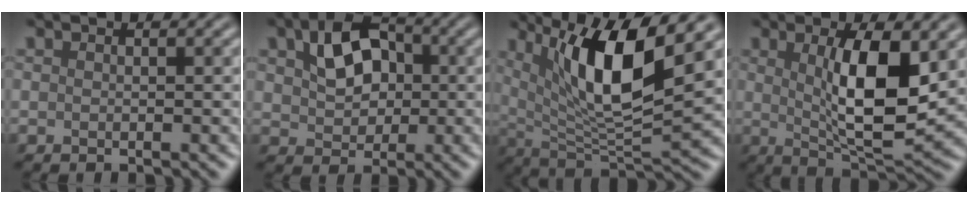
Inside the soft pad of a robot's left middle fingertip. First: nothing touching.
{"total": 5.3, "force": [1.3, 3.8, 3.5], "torque": [-0.069, 0.010, 0.015]}
{"total": 9.8, "force": [3.8, 2.8, 8.6], "torque": [-0.141, -0.014, 0.070]}
{"total": 8.1, "force": [1.3, 2.4, 7.6], "torque": [-0.124, -0.013, 0.026]}